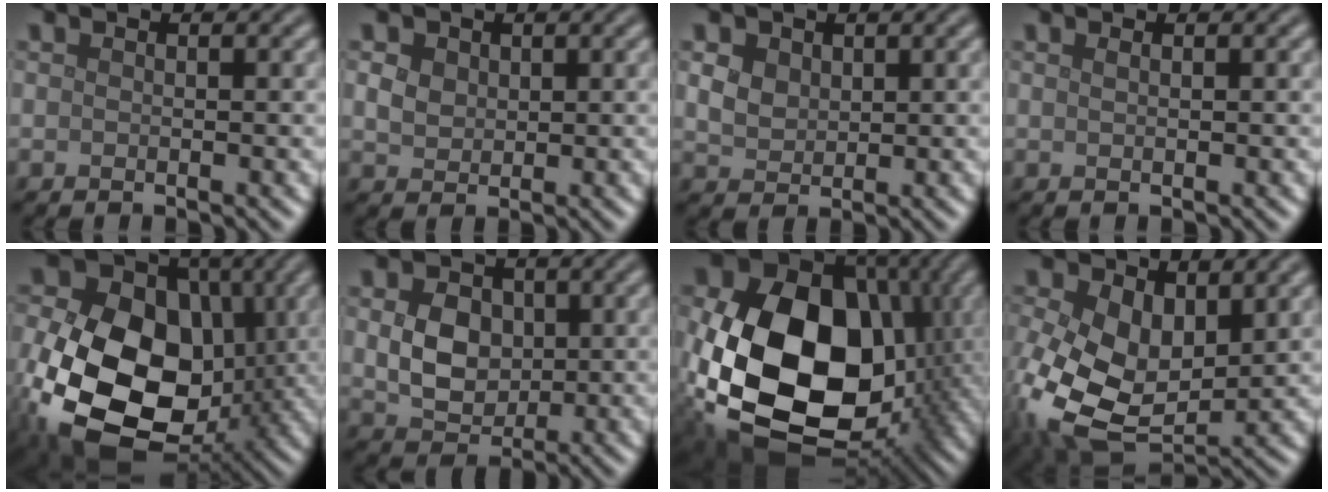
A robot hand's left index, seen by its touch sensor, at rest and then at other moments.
{"total": 2.0, "force": [0.7, 1.6, 0.9], "torque": [-0.021, 0.001, 0.009]}
{"total": 3.2, "force": [1.4, 2.4, 1.7], "torque": [-0.043, 0.012, 0.019]}
{"total": 0.5, "force": [0.3, 0.2, 0.4], "torque": [-0.006, 0.003, 0.005]}
{"total": 17.6, "force": [-2.2, 12.8, 11.9], "torque": [-0.243, -0.033, -0.025]}
{"total": 4.6, "force": [0.5, 3.5, 2.8], "torque": [-0.062, -0.004, 0.010]}
{"total": 20.3, "force": [-0.4, 15.1, 13.6], "torque": [-0.291, -0.050, 0.009]}
{"total": 11.3, "force": [0.1, 7.6, 8.4], "torque": [-0.202, -0.028, 0.007]}